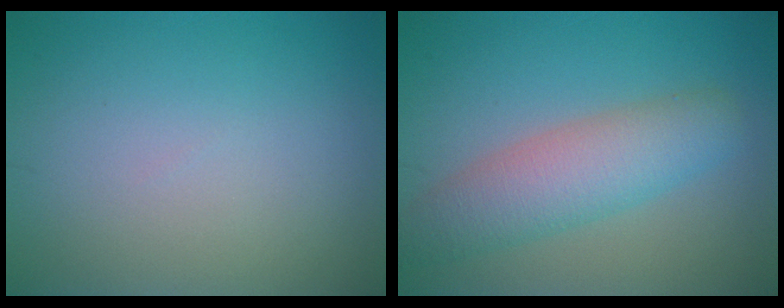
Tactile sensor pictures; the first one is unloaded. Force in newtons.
{"total": 5.2, "press": 5.2, "slide": 0.2}